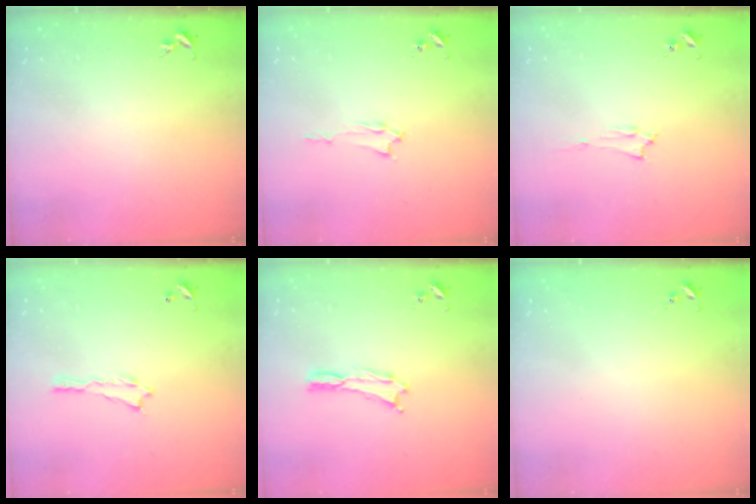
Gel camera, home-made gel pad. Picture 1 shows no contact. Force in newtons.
{"total": 1.3, "press": 1.3, "slide": 0.2}
{"total": 1.5, "press": 1.5, "slide": 0.2}
{"total": 0.0}
{"total": 0.0}
{"total": 0.0}